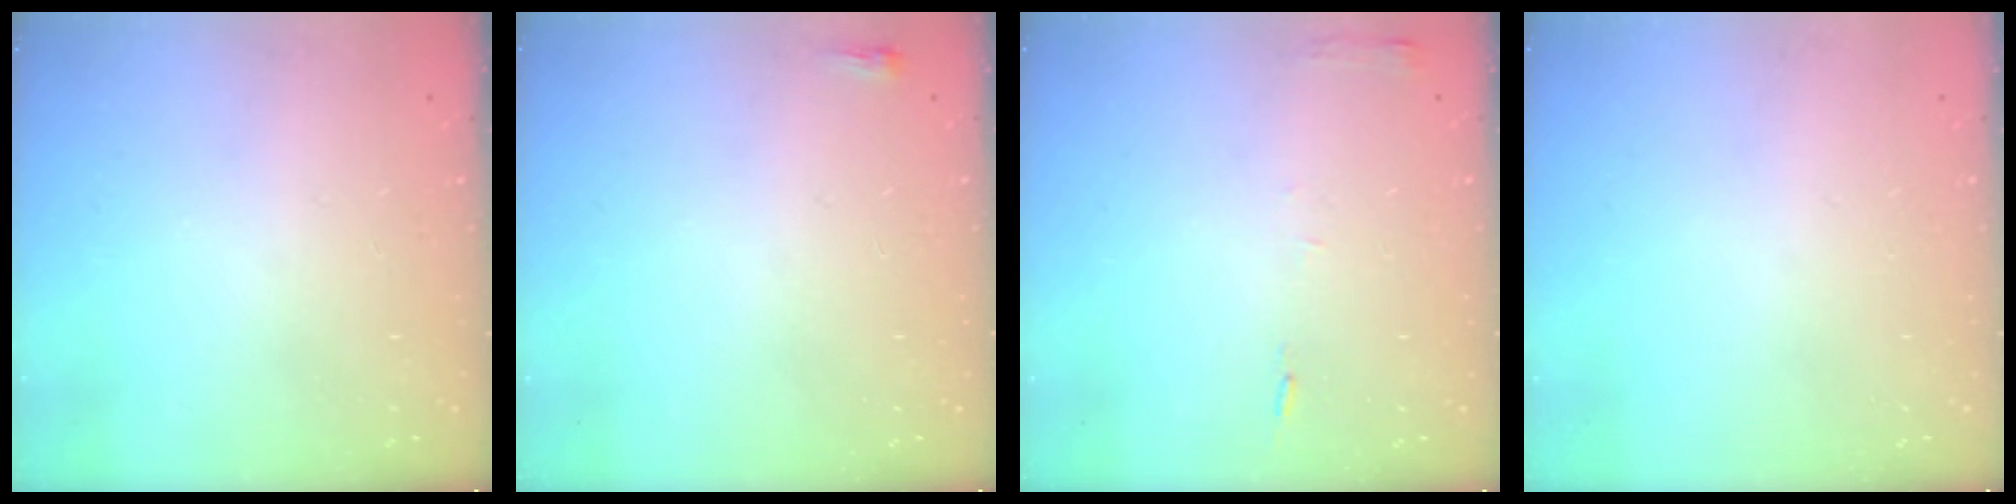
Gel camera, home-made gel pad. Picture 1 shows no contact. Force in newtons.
{"total": 2.0, "press": 2.0, "slide": 0.5}
{"total": 5.3, "press": 5.3, "slide": 0.6}
{"total": 16.0, "press": 1.9, "slide": 15.9}